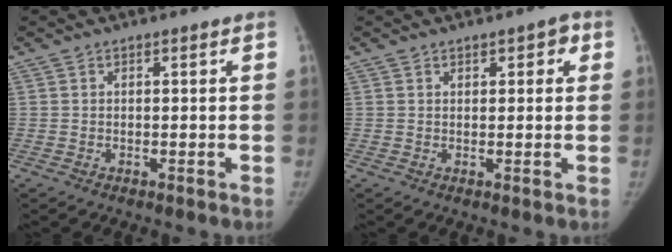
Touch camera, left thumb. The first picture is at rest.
{"total": 2.8, "force": [1.3, 1.6, 2.0], "torque": [-0.005, -0.001, 0.013]}